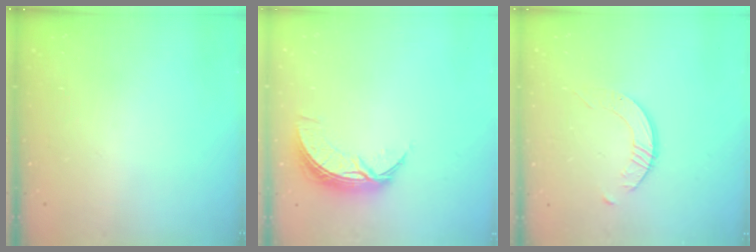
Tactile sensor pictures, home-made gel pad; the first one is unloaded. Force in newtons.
{"total": 8.6, "press": 8.6, "slide": 0.1}
{"total": 2.9, "press": 2.9, "slide": 0.2}